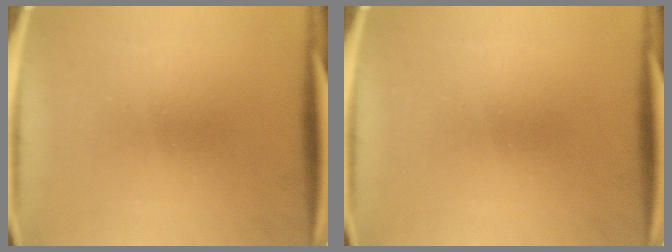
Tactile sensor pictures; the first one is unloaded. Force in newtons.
{"total": 0.0}